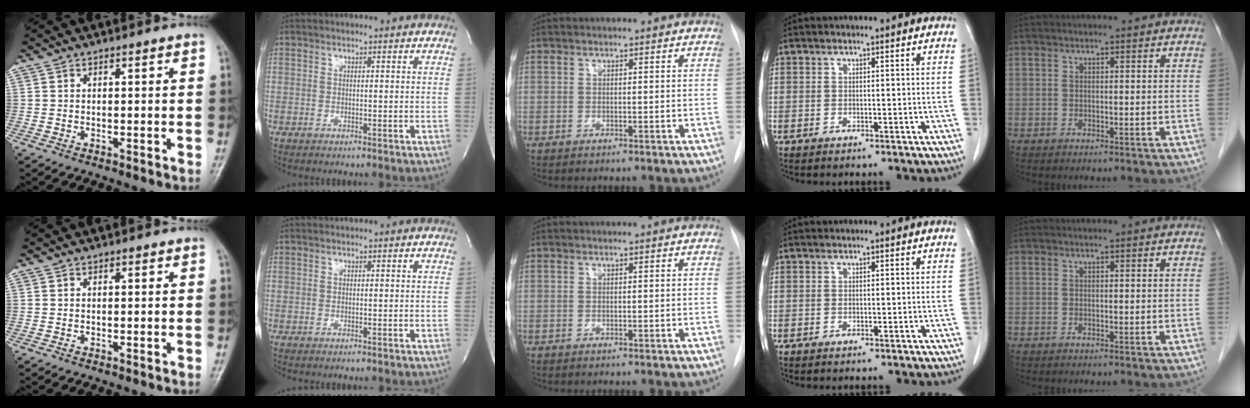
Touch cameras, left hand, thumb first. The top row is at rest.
{}